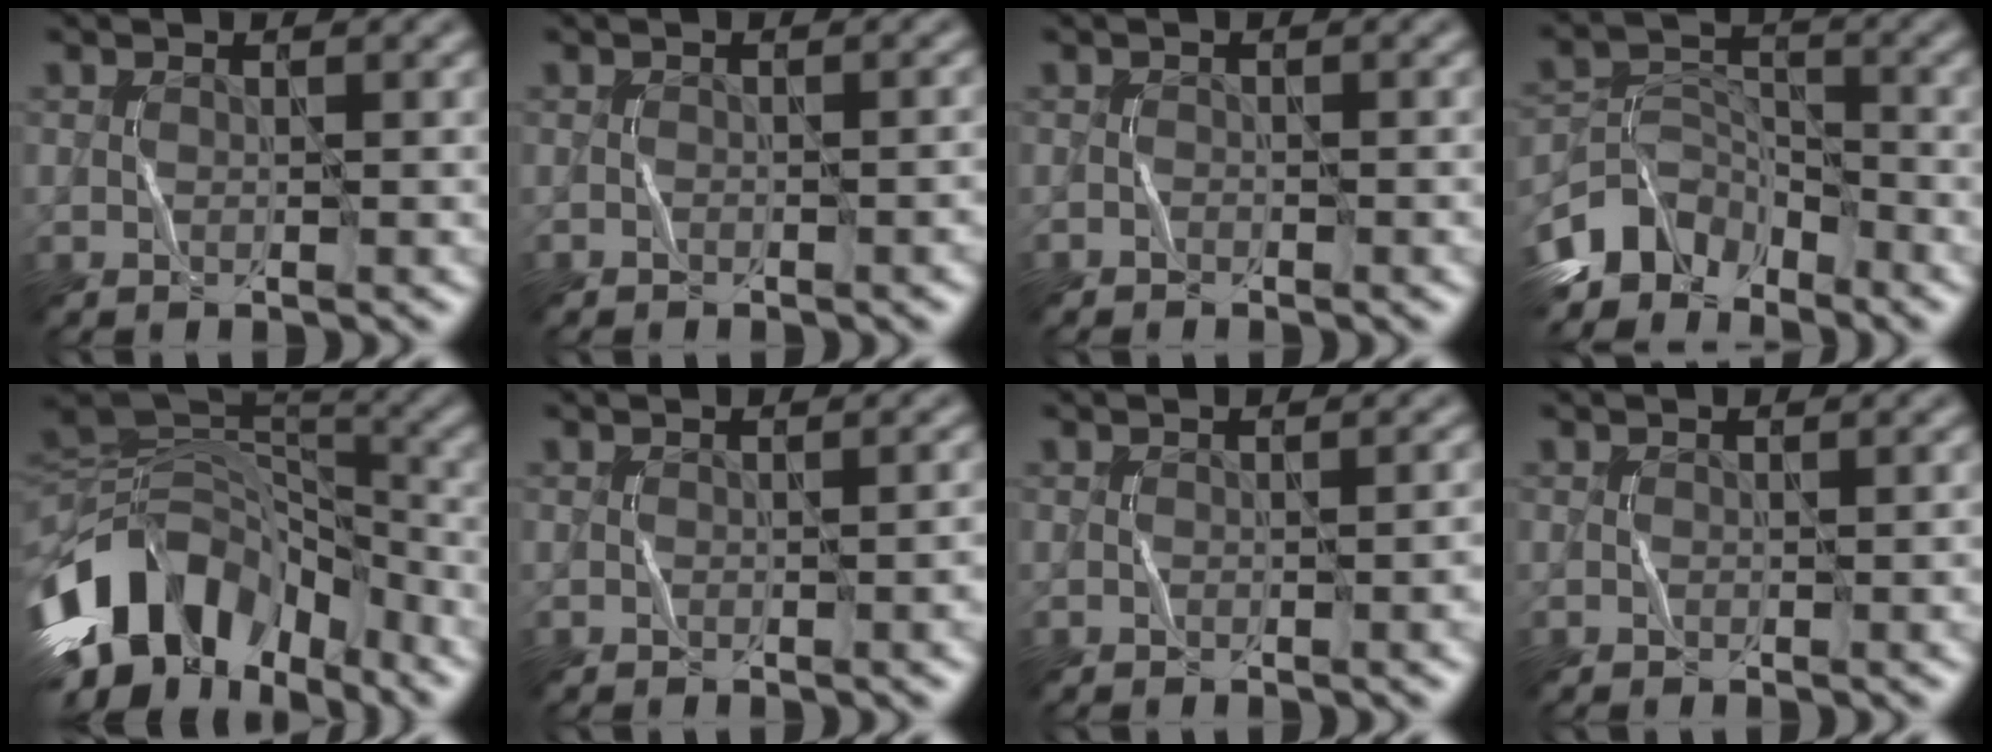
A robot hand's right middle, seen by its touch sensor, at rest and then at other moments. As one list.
[{"total": 1.4, "force": [-1.2, 0.4, 0.7], "torque": [0.002, 0.017, -0.014]}, {"total": 0.8, "force": [-0.8, 0.0, 0.0], "torque": [0.003, 0.011, -0.014]}, {"total": 5.1, "force": [-4.3, 2.6, 1.0], "torque": [-0.017, 0.003, -0.091]}, {"total": 11.8, "force": [-5.4, 7.6, 7.3], "torque": [-0.148, 0.021, -0.103]}, {"total": 2.9, "force": [-1.1, 1.2, 2.4], "torque": [-0.008, 0.018, -0.010]}, {"total": 3.4, "force": [-1.2, 1.4, 2.8], "torque": [-0.013, 0.017, -0.011]}, {"total": 1.2, "force": [-0.7, 0.4, 0.9], "torque": [-0.003, 0.011, -0.008]}]